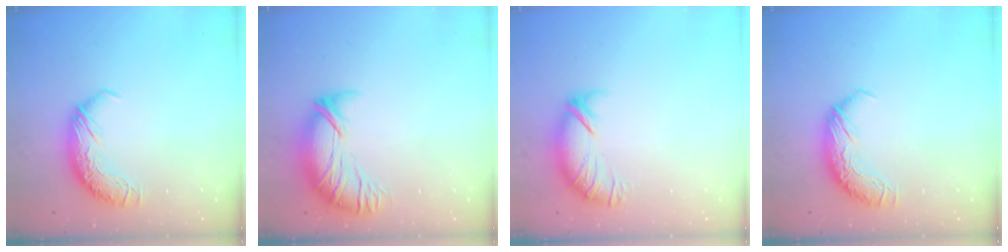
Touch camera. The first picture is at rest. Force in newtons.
{"total": 3.3, "press": 2.5, "slide": 2.2}
{"total": 4.1, "press": 3.8, "slide": 1.5}
{"total": 0.0}